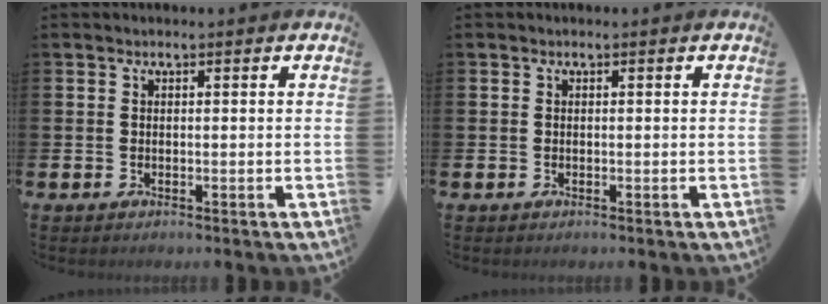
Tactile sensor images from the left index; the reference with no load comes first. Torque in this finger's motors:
{"motor_torque": [-0.02, 0.01, 0.00, 0.01]}